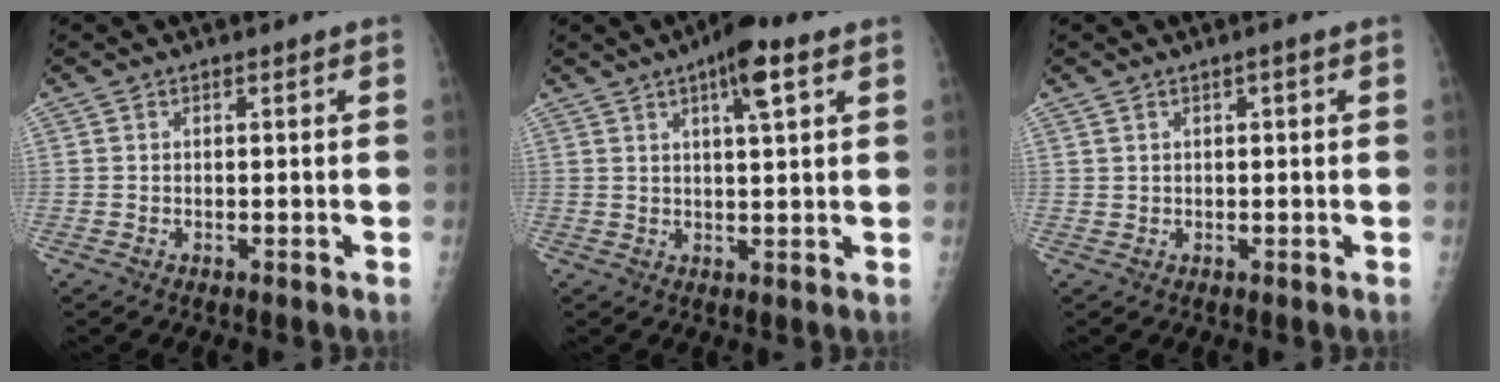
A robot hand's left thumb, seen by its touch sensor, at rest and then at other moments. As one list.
[{"total": 7.1, "force": [3.6, 1.7, 5.9], "torque": [-0.087, -0.005, 0.053]}, {"total": 0.8, "force": [0.5, 0.6, 0.2], "torque": [0.005, -0.001, 0.008]}]